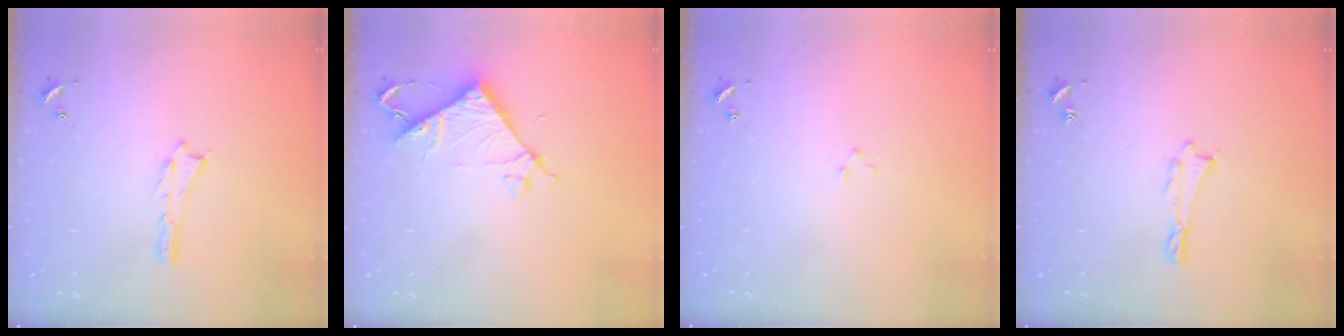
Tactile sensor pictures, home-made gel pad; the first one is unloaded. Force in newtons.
{"total": 7.2, "press": 7.2, "slide": 0.4}
{"total": 0.7, "press": 0.7, "slide": 0.2}
{"total": 0.0}